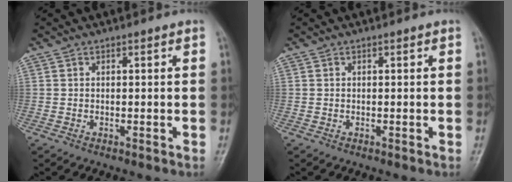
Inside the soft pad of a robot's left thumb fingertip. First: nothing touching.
{"total": 0.0}